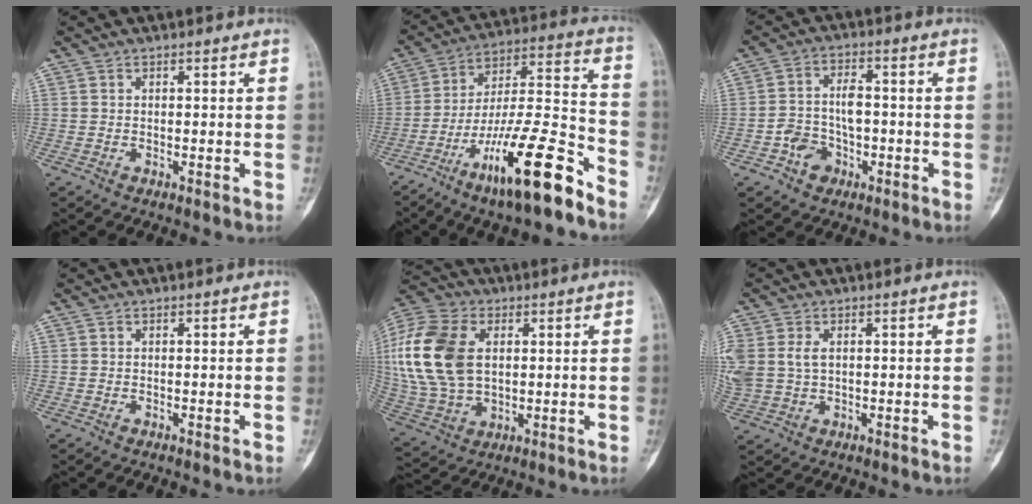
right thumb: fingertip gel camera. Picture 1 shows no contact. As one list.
[{"total": 20.4, "force": [-12.7, 3.7, 15.5], "torque": [-0.289, 0.074, -0.217]}, {"total": 7.1, "force": [-2.6, 5.4, 3.8], "torque": [-0.046, 0.033, -0.045]}, {"total": 0.0}, {"total": 21.8, "force": [3.5, 14.5, 15.9], "torque": [-0.361, 0.001, 0.070]}, {"total": 8.4, "force": [1.1, 6.0, 5.8], "torque": [-0.162, 0.005, 0.031]}]